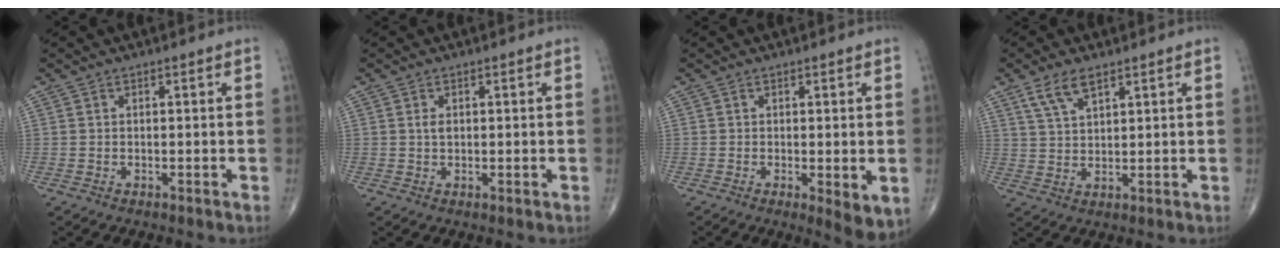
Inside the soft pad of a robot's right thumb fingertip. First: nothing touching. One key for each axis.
{"total": 1.4, "fx": 0.3, "fy": 0.7, "fz": 1.1, "tx": -0.019, "ty": -0.002, "tz": 0.004}
{"total": 5.1, "fx": -0.8, "fy": 1.5, "fz": 4.9, "tx": -0.066, "ty": -0.017, "tz": -0.010}
{"total": 5.6, "fx": 3.5, "fy": 2.3, "fz": 3.8, "tx": -0.068, "ty": -0.010, "tz": 0.072}